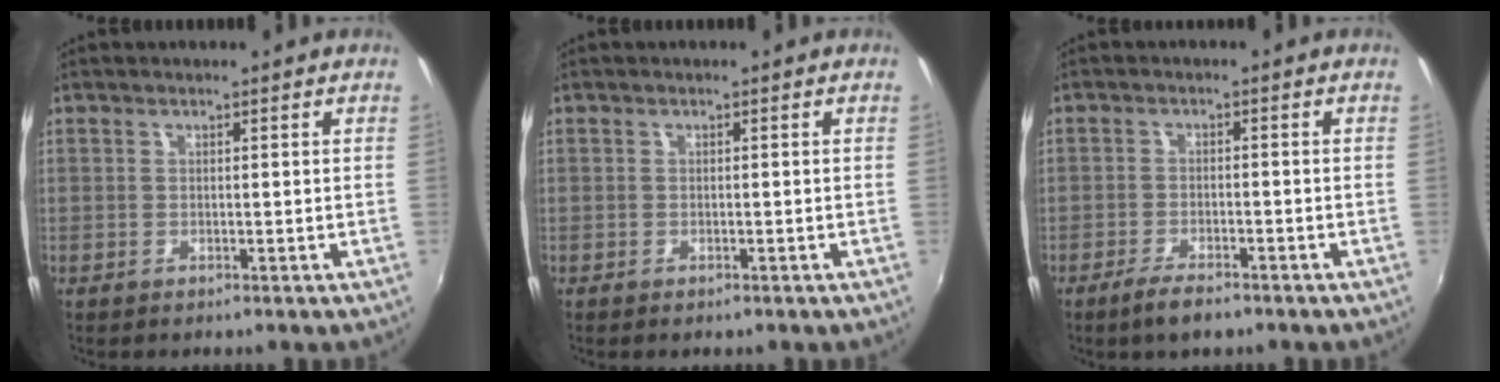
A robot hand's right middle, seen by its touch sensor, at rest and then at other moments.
{"total": 0.6, "force": [-0.5, 0.3, 0.3], "torque": [-0.006, -0.003, -0.010]}
{"total": 4.6, "force": [-3.5, 1.2, 2.8], "torque": [-0.071, -0.007, -0.065]}